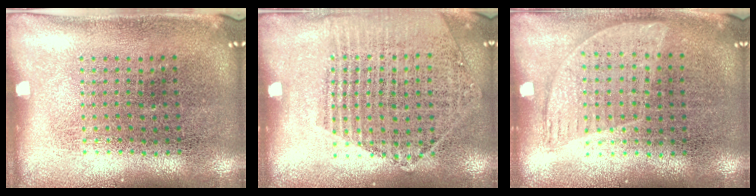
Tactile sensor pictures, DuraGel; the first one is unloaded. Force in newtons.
{"total": 1.4, "press": 1.4, "slide": 0.1}
{"total": 0.9, "press": 0.8, "slide": 0.5}